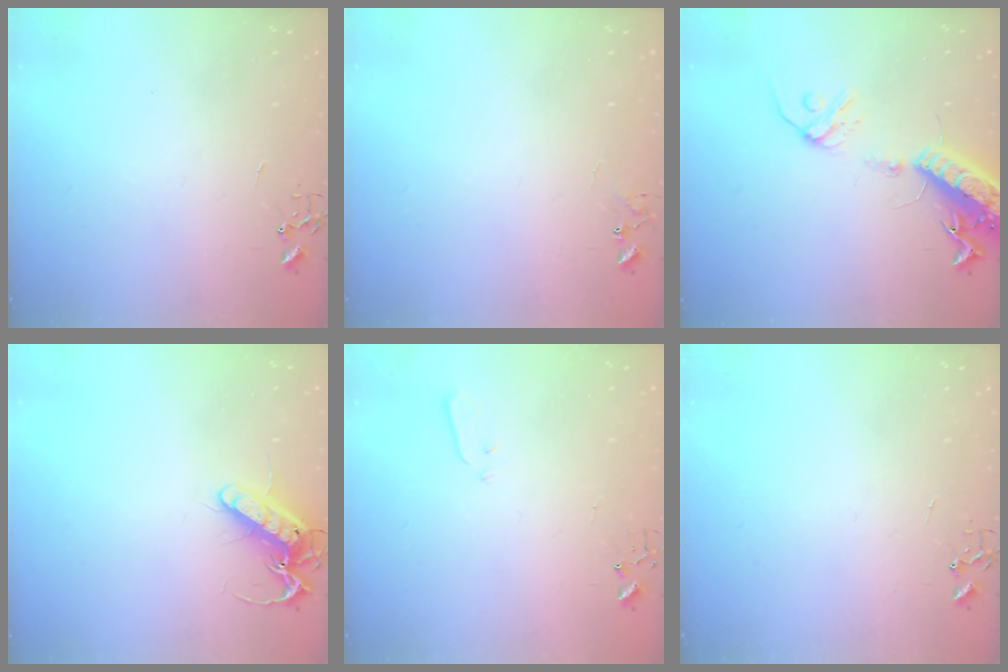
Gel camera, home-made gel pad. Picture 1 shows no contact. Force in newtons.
{"total": 5.9, "press": 5.9, "slide": 0.5}
{"total": 16.6, "press": 16.1, "slide": 4.0}
{"total": 13.9, "press": 13.8, "slide": 1.7}
{"total": 3.2, "press": 3.1, "slide": 0.8}
{"total": 0.0}